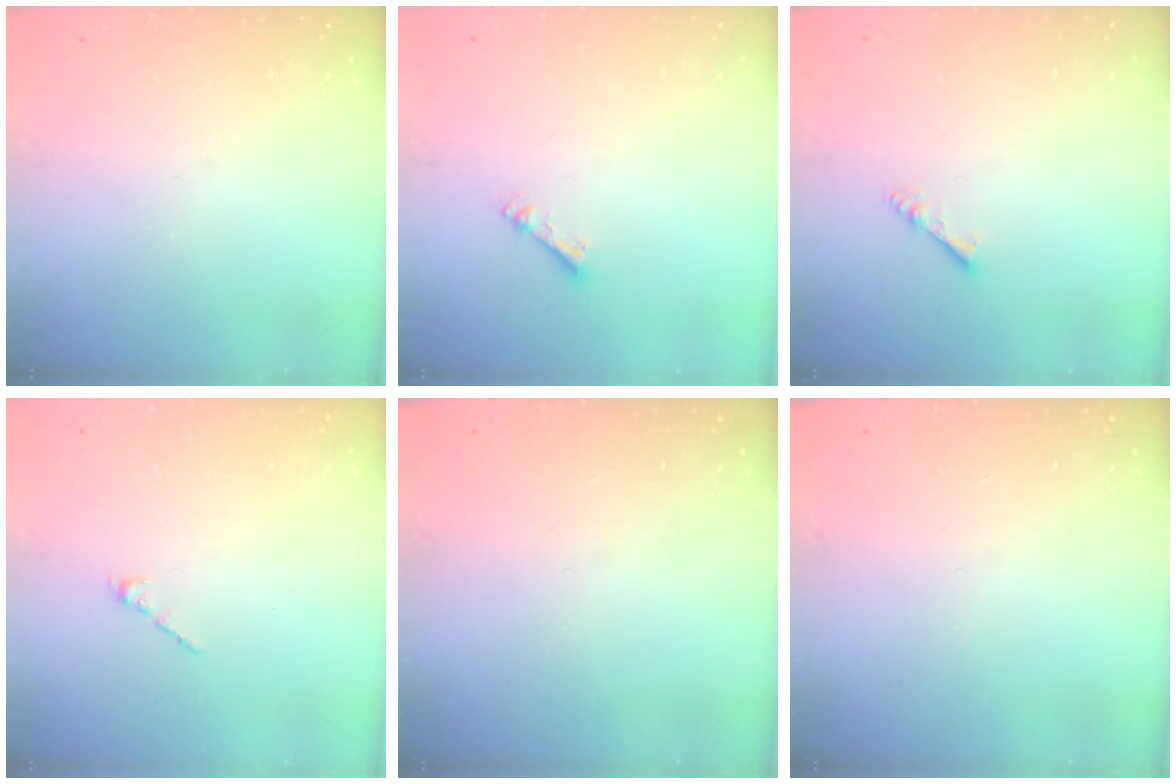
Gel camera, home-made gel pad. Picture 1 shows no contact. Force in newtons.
{"total": 2.7, "press": 2.7, "slide": 0.4}
{"total": 2.9, "press": 2.8, "slide": 0.4}
{"total": 2.1, "press": 2.0, "slide": 0.7}
{"total": 0.0}
{"total": 0.0}